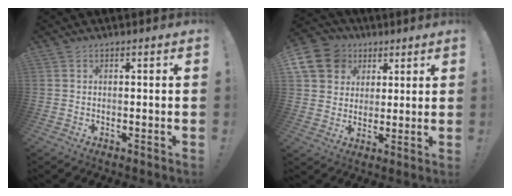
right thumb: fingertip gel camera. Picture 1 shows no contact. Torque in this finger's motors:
{"motor_torque": [-0.04, 0.38, 0.07, 0.07, 0.22]}